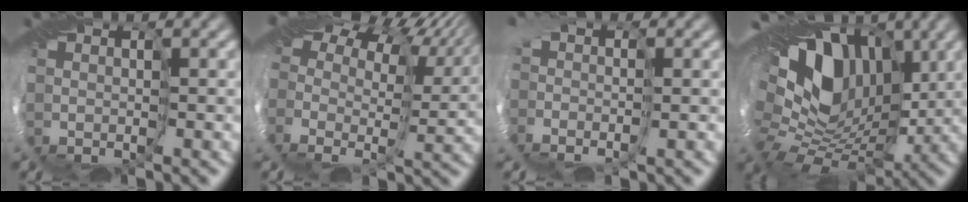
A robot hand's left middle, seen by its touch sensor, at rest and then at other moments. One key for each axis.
{"total": 14.6, "fx": 8.0, "fy": 8.5, "fz": 8.9, "tx": -0.170, "ty": 0.049, "tz": 0.134}
{"total": 2.4, "fx": -0.8, "fy": 1.6, "fz": 1.7, "tx": -0.024, "ty": 0.002, "tz": -0.019}
{"total": 16.1, "fx": 3.5, "fy": 11.4, "fz": 10.8, "tx": -0.184, "ty": 0.034, "tz": 0.063}